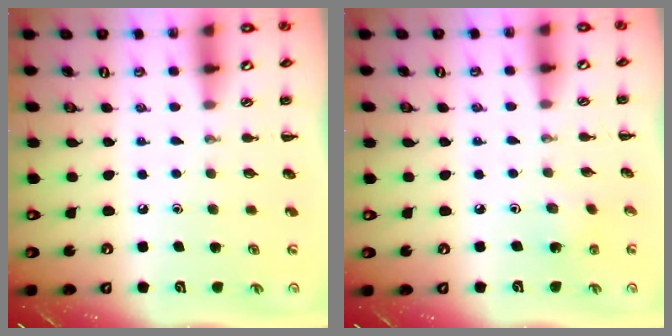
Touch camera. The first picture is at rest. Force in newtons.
{"total": 1.5, "press": 1.4, "slide": 0.5}